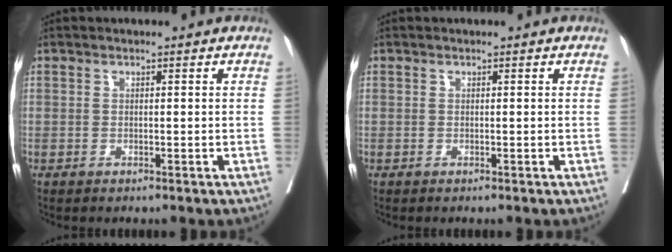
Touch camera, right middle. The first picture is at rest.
{"total": 0.0}